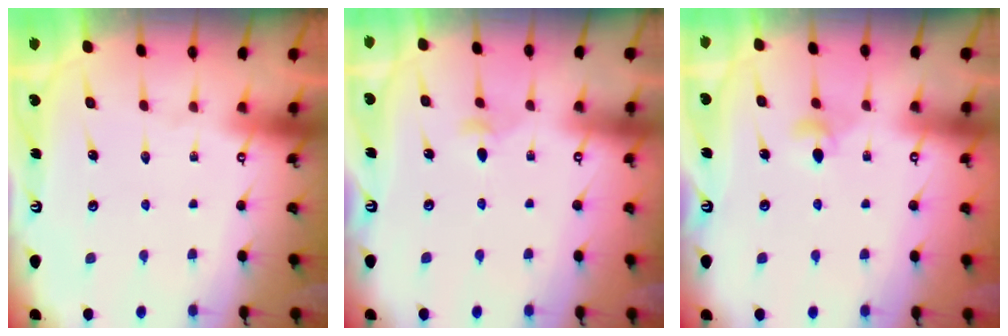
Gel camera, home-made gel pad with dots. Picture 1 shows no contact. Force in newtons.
{"total": 4.2, "press": 4.1, "slide": 0.9}
{"total": 4.6, "press": 4.4, "slide": 1.1}